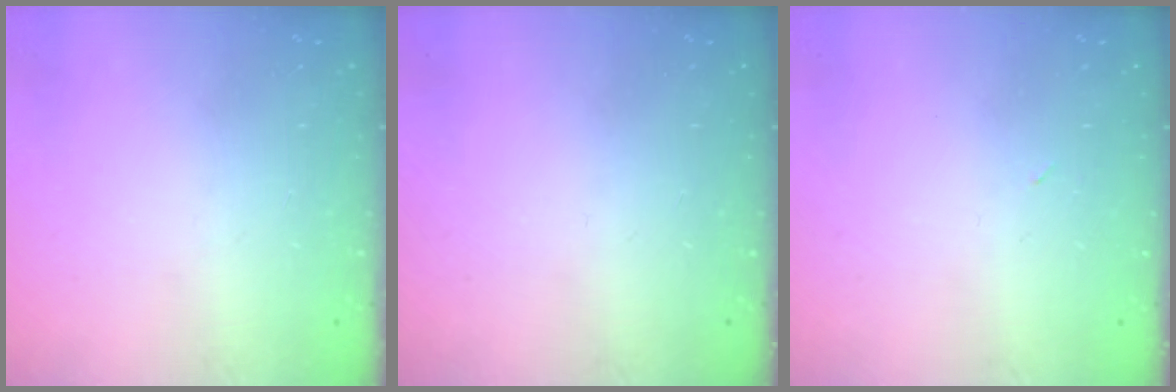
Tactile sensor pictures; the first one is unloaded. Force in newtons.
{"total": 0.0}
{"total": 2.4, "press": 2.3, "slide": 0.8}